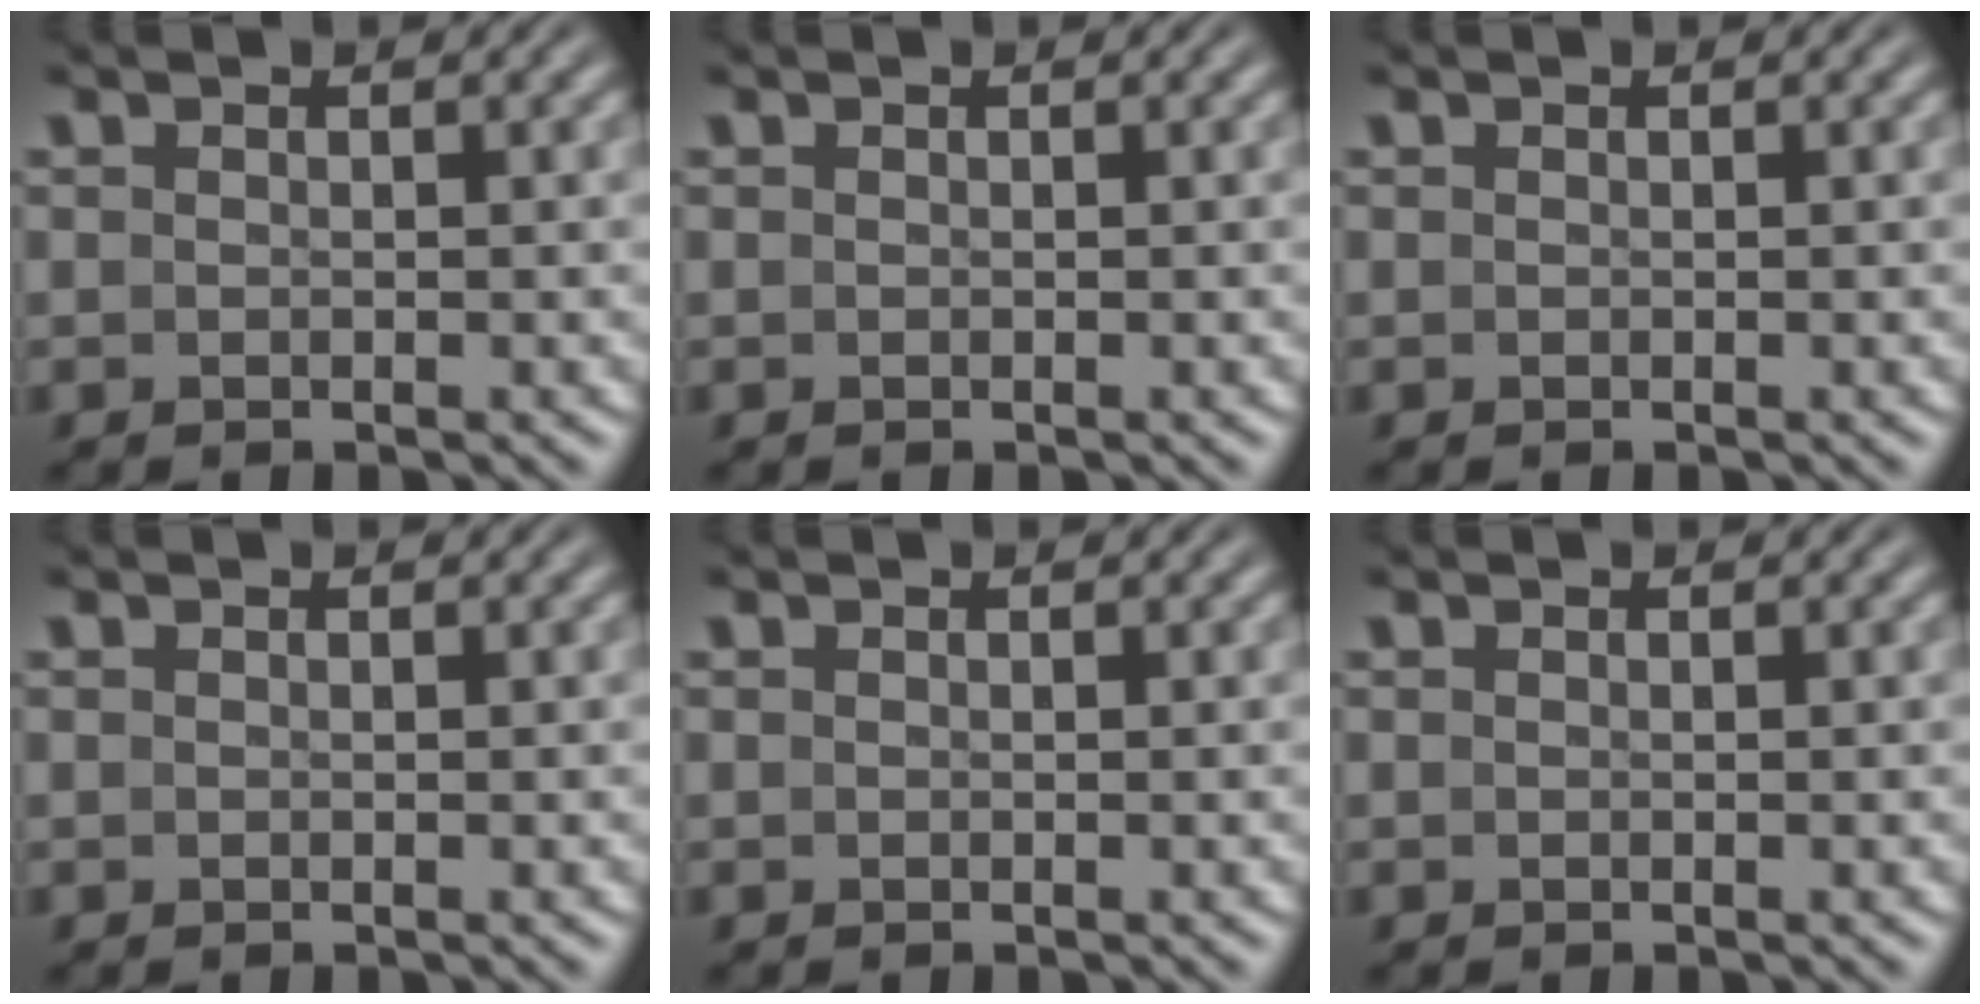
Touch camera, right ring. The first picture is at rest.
{"total": 0.0}
{"total": 0.0}
{"total": 0.0}
{"total": 0.0}
{"total": 0.0}